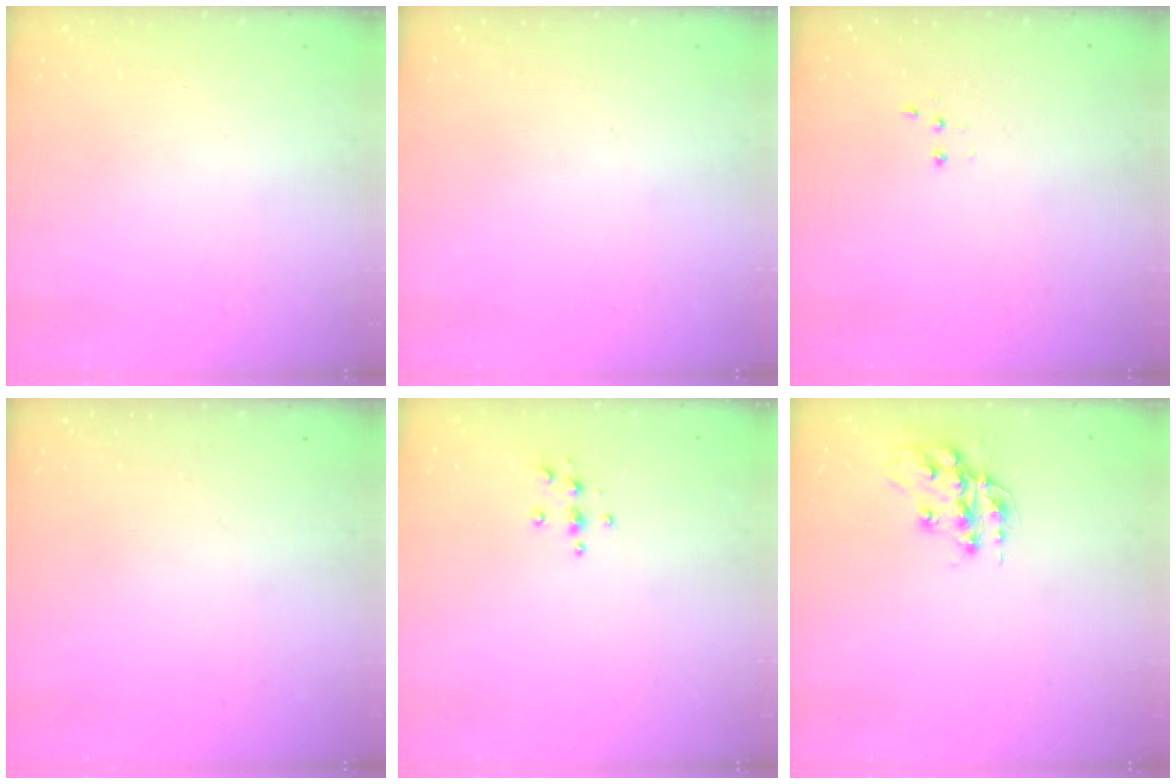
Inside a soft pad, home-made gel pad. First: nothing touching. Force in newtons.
{"total": 0.0}
{"total": 2.8, "press": 2.7, "slide": 0.7}
{"total": 0.0}
{"total": 3.9, "press": 3.9, "slide": 0.4}
{"total": 14.0, "press": 14.0, "slide": 0.7}